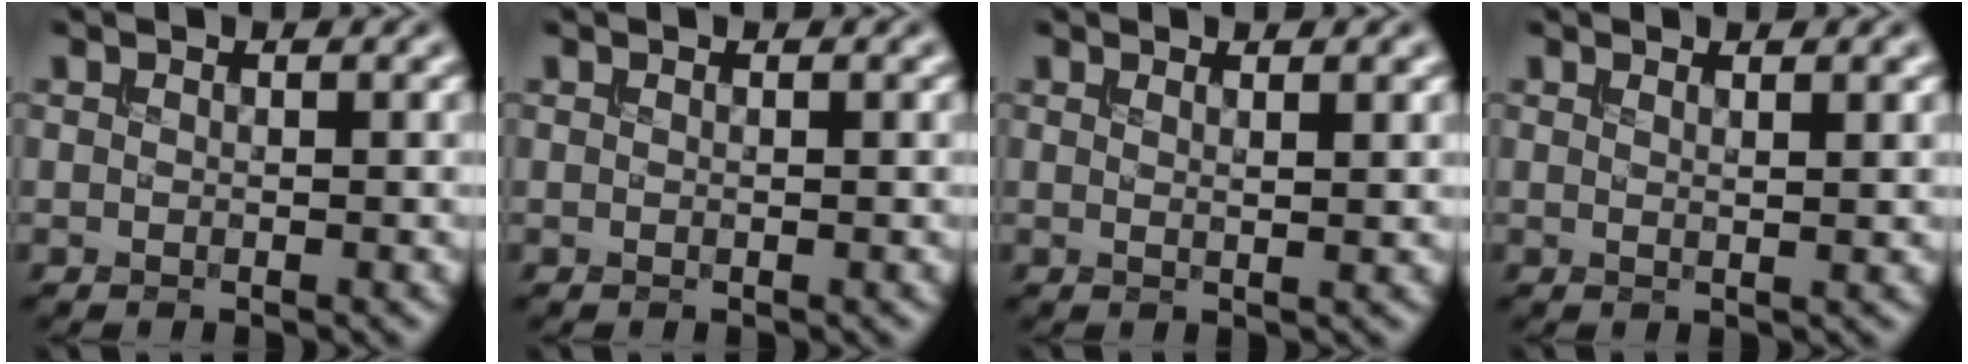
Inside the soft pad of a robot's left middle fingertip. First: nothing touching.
{"total": 0.0}
{"total": 1.7, "force": [1.0, 0.6, 1.3], "torque": [-0.010, 0.003, 0.004]}
{"total": 1.7, "force": [0.9, 0.6, 1.3], "torque": [-0.008, 0.004, 0.002]}